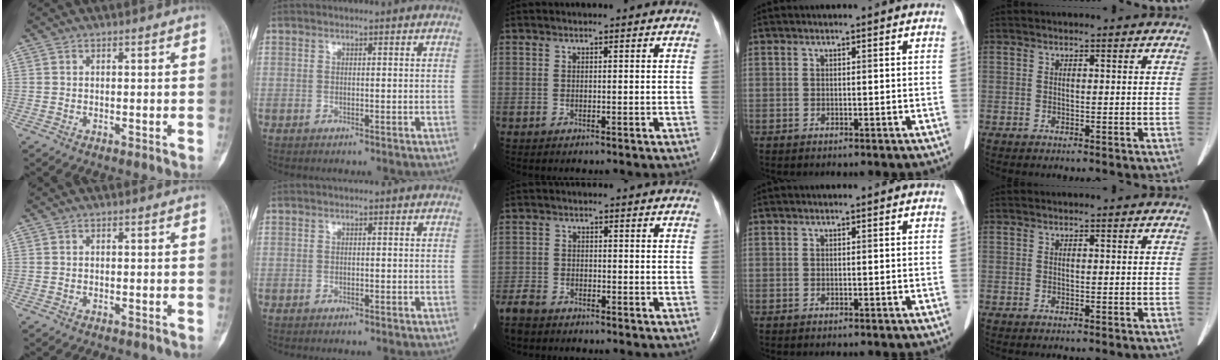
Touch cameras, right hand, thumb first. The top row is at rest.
{"middle": {"total": 4.7, "force": [-4.2, 1.6, 1.2], "torque": [-0.027, -0.011, -0.083]}}